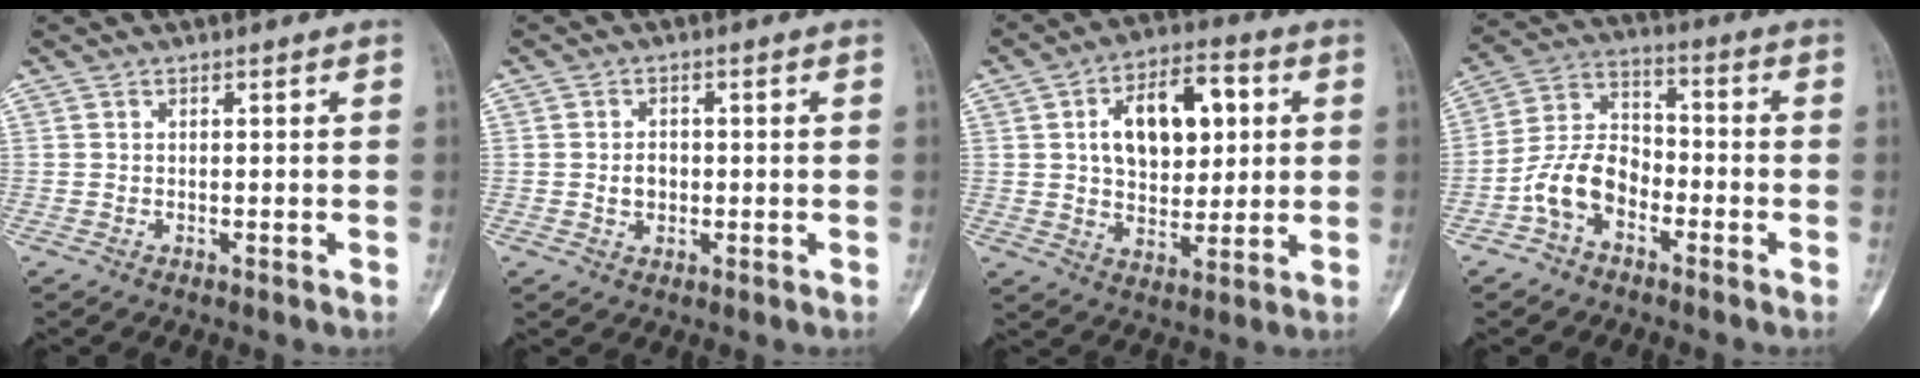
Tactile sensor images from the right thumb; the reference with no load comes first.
{"total": 2.8, "force": [-0.3, 2.2, 1.7], "torque": [-0.018, 0.005, -0.006]}
{"total": 15.3, "force": [3.5, 9.1, 11.8], "torque": [-0.151, 0.008, 0.054]}
{"total": 10.0, "force": [-4.5, 6.5, 6.1], "torque": [-0.106, 0.048, -0.094]}